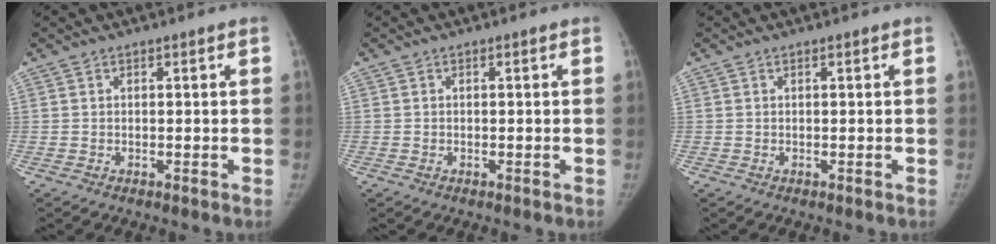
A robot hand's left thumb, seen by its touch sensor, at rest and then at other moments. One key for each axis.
{"total": 0.0}
{"total": 0.0}